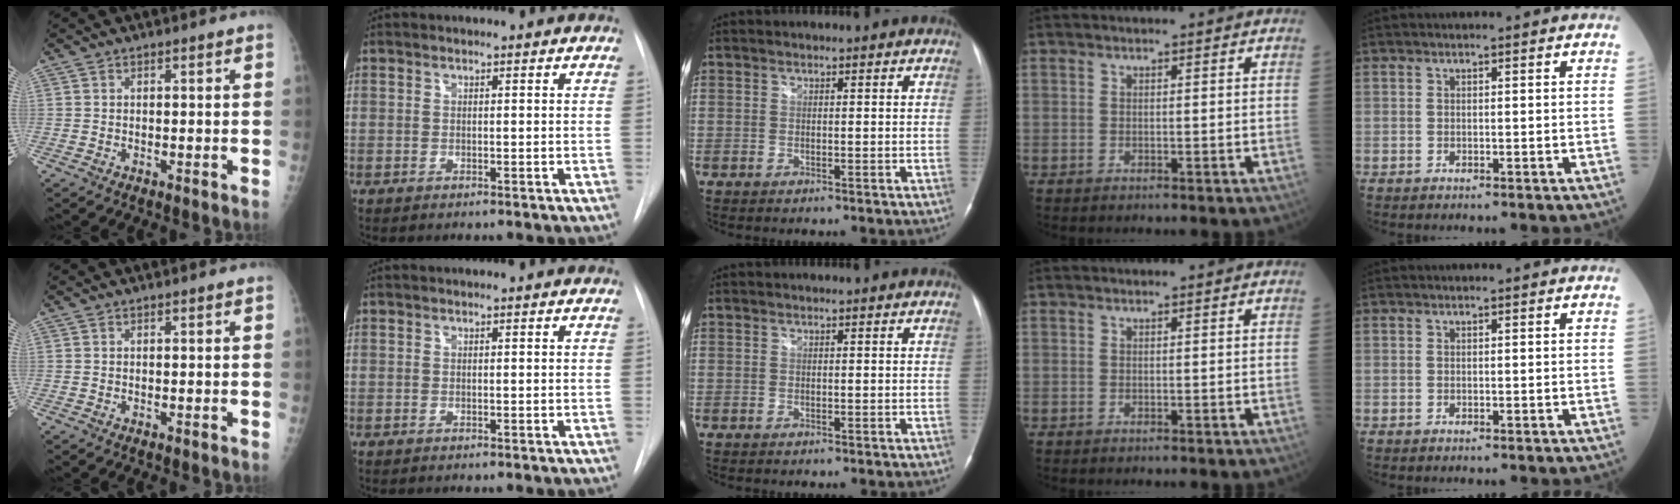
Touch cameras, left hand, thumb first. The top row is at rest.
{}